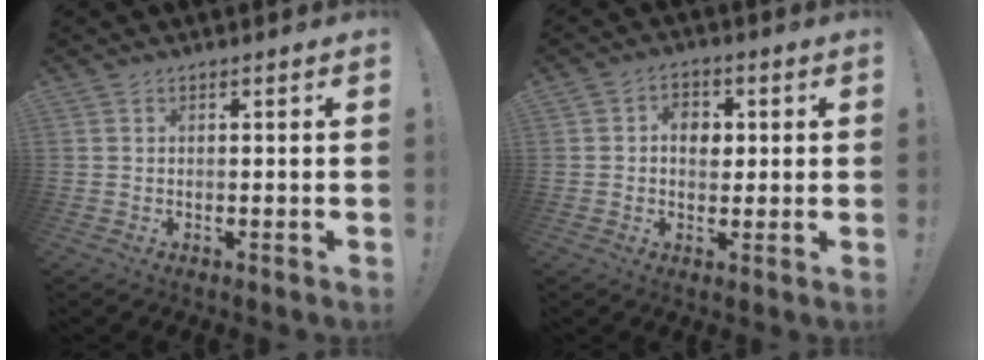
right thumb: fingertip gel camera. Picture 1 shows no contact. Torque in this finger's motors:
{"motor_torque": [-0.06, 0.09, -0.09, 0.09, -0.01]}